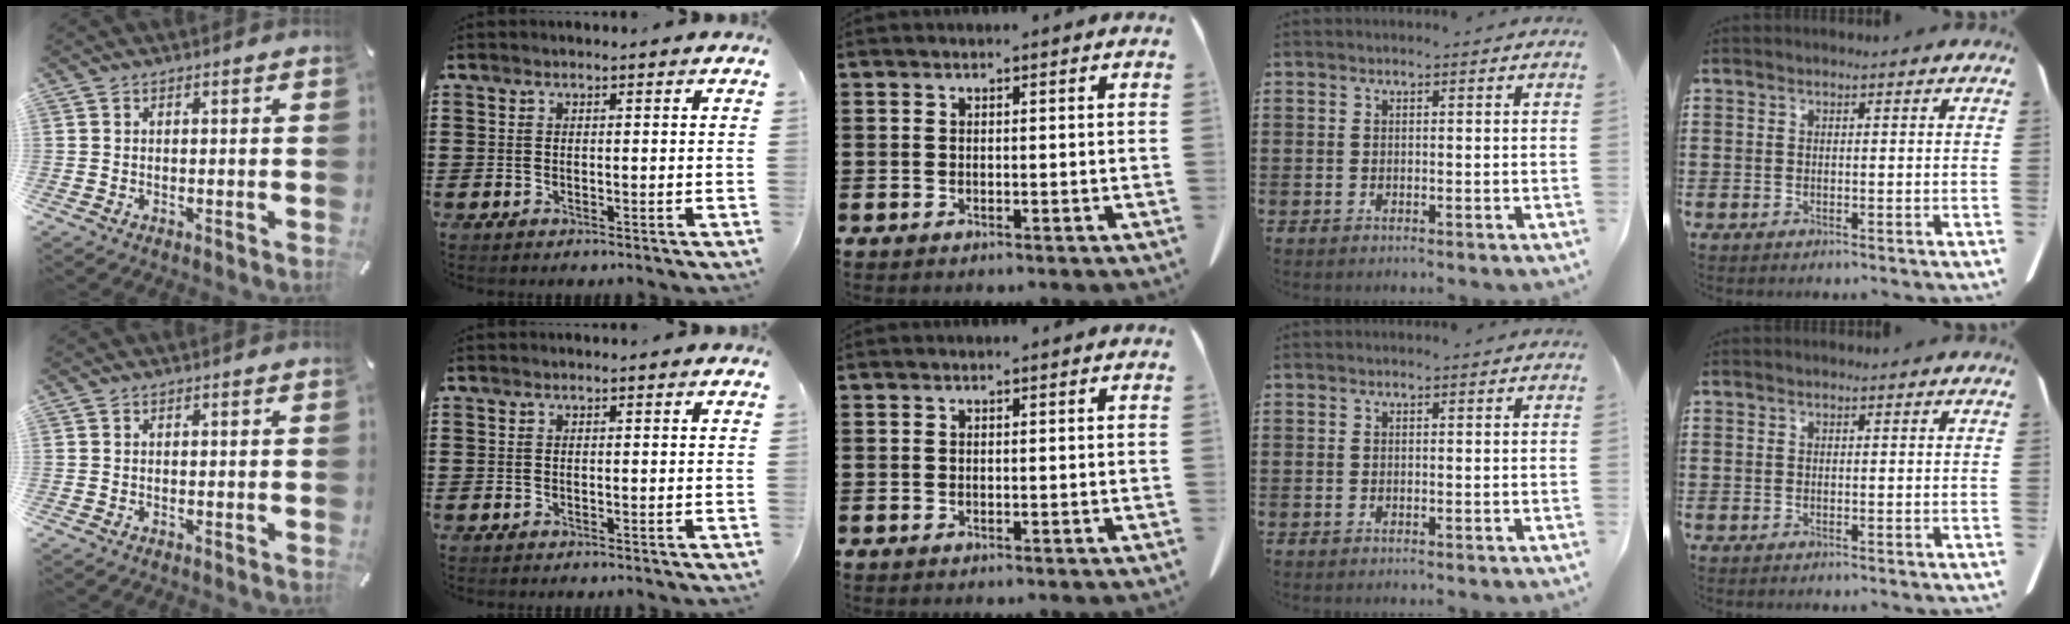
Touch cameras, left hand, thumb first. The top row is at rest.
{}